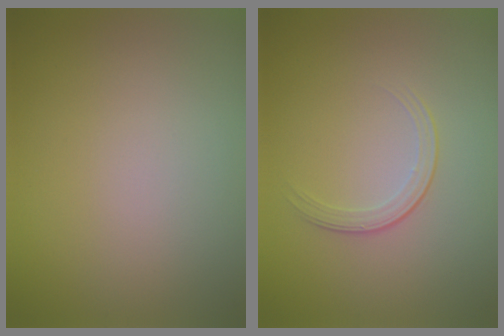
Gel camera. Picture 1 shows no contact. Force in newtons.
{"total": 1.7, "press": 0.9, "slide": 1.4}